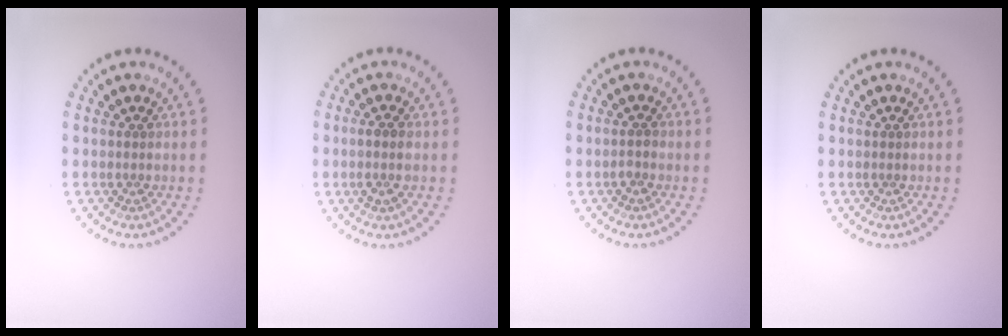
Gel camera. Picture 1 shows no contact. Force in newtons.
{"total": 1.9, "press": 1.7, "slide": 0.8}
{"total": 0.9, "press": 0.9, "slide": 0.2}
{"total": 0.0}